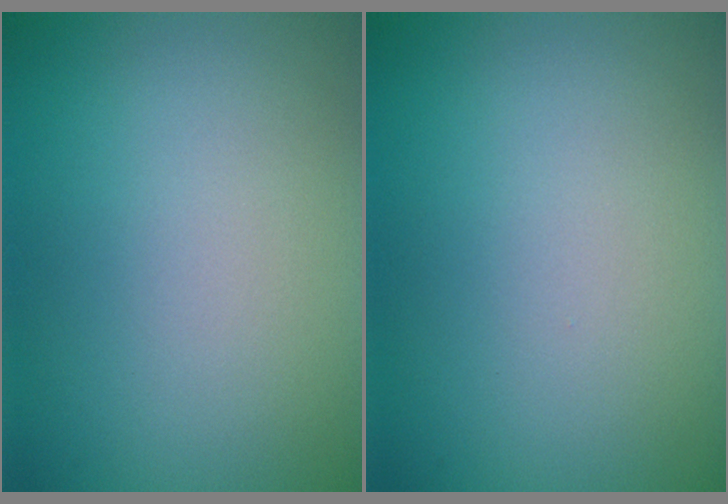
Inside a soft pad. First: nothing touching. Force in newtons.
{"total": 0.0}